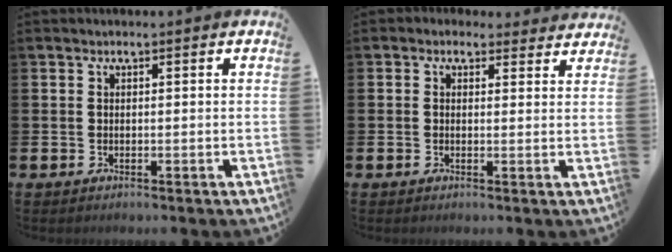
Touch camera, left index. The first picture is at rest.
{"total": 2.0, "force": [1.8, 0.9, -0.1], "torque": [0.010, -0.009, 0.028]}